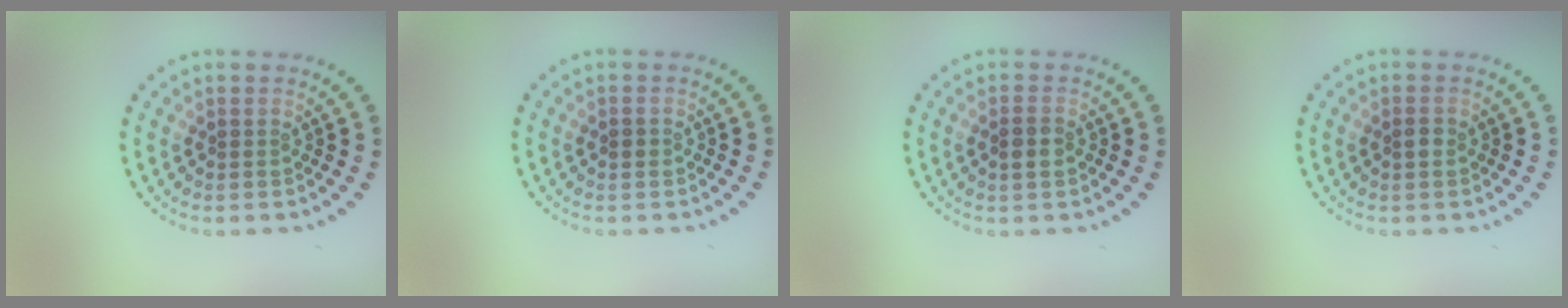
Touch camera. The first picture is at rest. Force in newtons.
{"total": 0.8, "press": 0.8, "slide": 0.1}
{"total": 1.7, "press": 1.6, "slide": 0.6}
{"total": 0.9, "press": 0.8, "slide": 0.1}